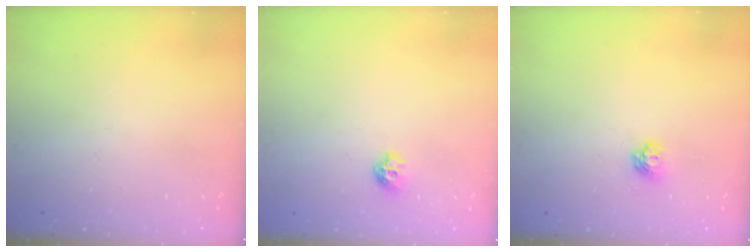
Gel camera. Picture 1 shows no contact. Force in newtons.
{"total": 6.9, "press": 6.8, "slide": 0.7}
{"total": 5.1, "press": 5.1, "slide": 0.5}